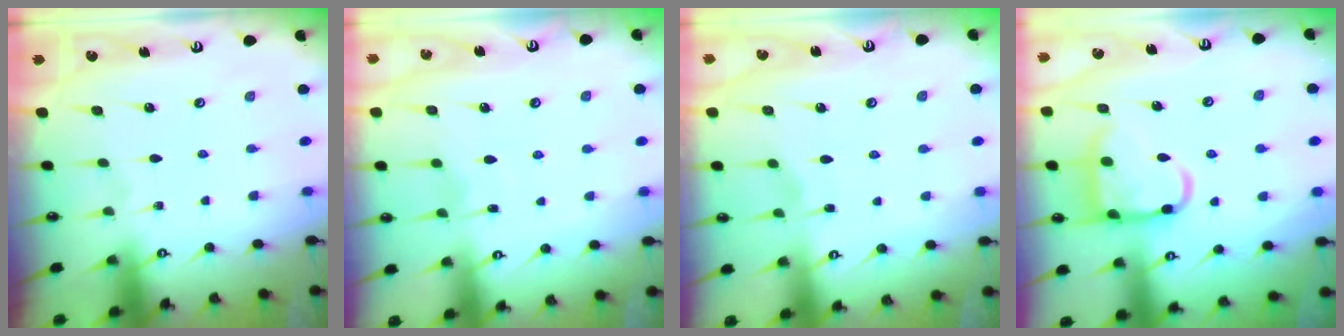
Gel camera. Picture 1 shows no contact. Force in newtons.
{"total": 5.0, "press": 5.0, "slide": 0.5}
{"total": 2.6, "press": 2.6, "slide": 0.4}
{"total": 13.2, "press": 13.1, "slide": 1.3}